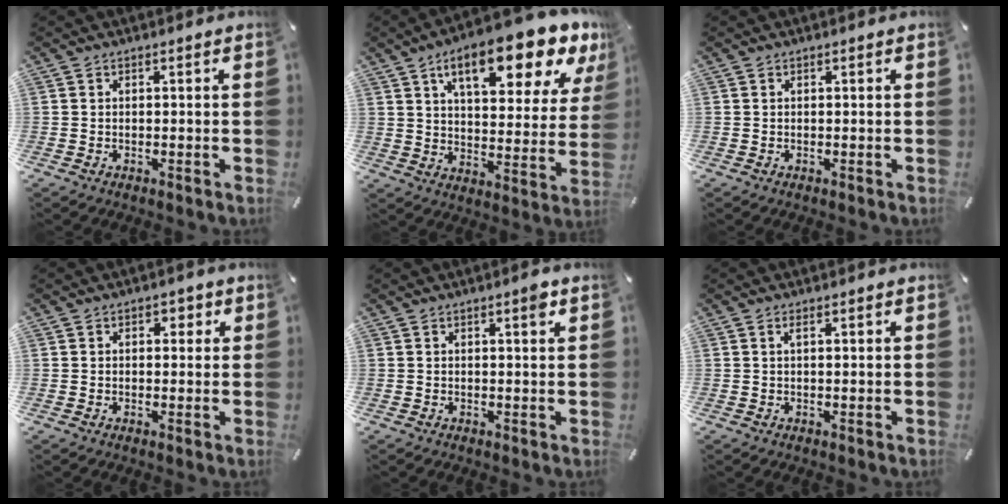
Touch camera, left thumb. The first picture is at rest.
{"total": 18.5, "force": [11.8, 6.9, 12.5], "torque": [-0.177, -0.069, 0.186]}
{"total": 0.0}
{"total": 2.0, "force": [0.6, 1.5, 1.3], "torque": [-0.011, 0.002, 0.005]}
{"total": 2.1, "force": [1.1, 0.4, 1.8], "torque": [-0.021, -0.004, 0.014]}
{"total": 1.2, "force": [0.4, 0.2, 1.1], "torque": [-0.022, 0.000, 0.007]}